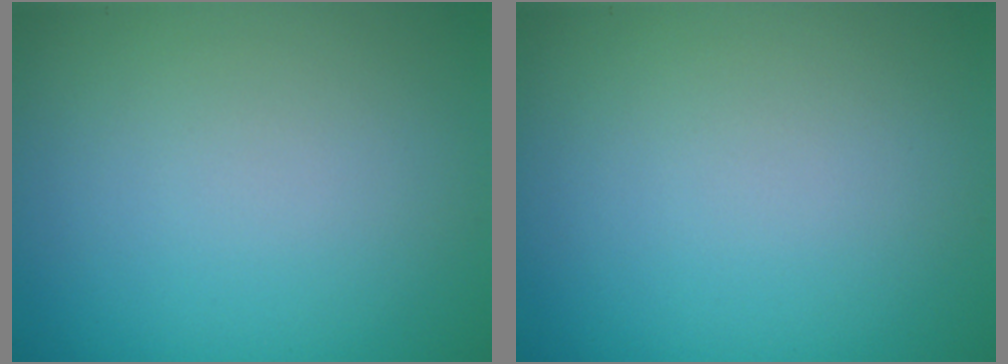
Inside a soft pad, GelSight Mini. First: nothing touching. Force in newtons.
{"total": 0.0}